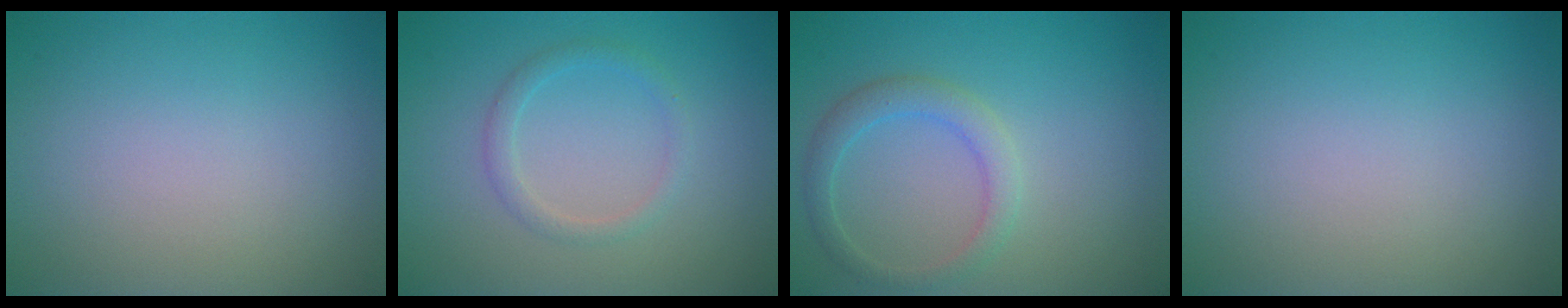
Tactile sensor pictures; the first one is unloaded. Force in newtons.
{"total": 1.6, "press": 1.6, "slide": 0.0}
{"total": 2.5, "press": 2.5, "slide": 0.0}
{"total": 0.0}